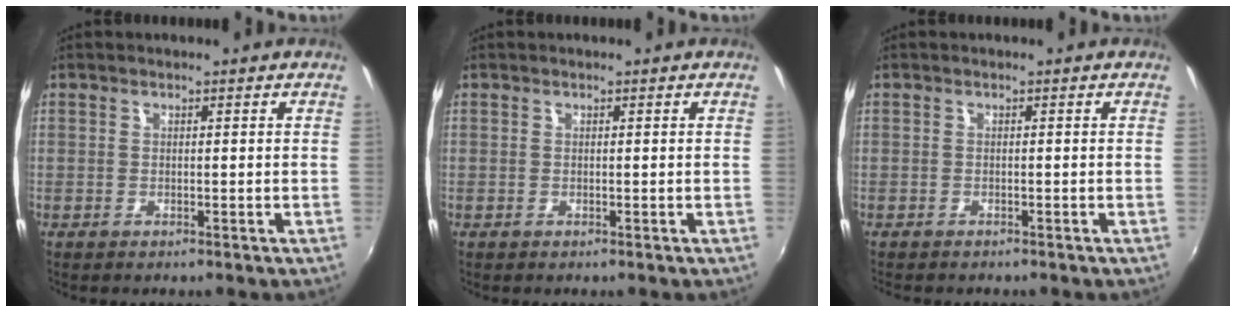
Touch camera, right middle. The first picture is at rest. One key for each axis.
{"total": 0.0}
{"total": 1.5, "fx": -1.4, "fy": 0.1, "fz": 0.5, "tx": -0.015, "ty": -0.009, "tz": -0.019}